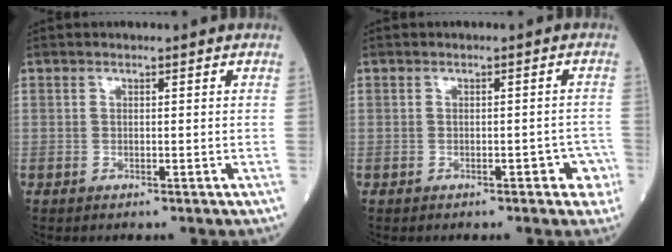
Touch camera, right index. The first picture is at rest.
{"total": 3.1, "force": [-1.6, 1.4, 2.3], "torque": [-0.014, 0.013, -0.019]}